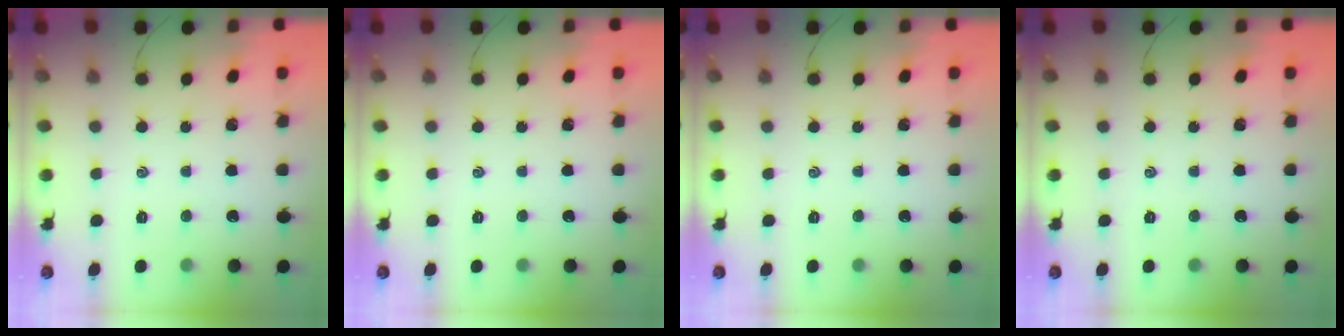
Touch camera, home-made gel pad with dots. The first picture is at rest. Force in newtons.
{"total": 0.0}
{"total": 0.0}
{"total": 0.0}